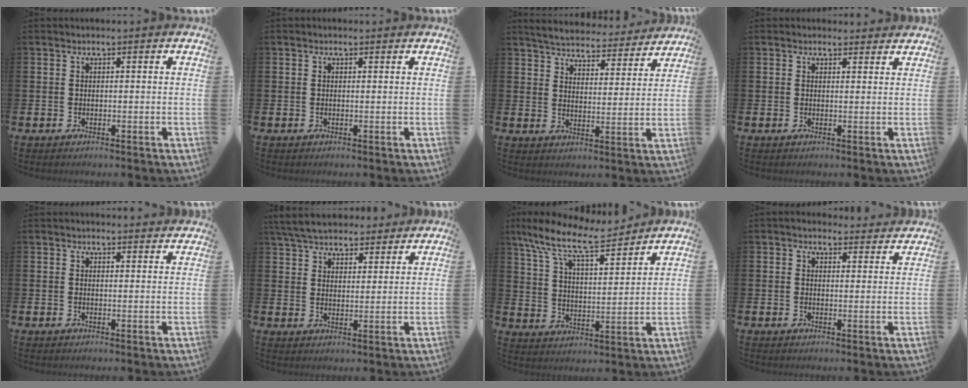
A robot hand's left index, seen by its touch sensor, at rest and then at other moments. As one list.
[{"total": 0.0}, {"total": 5.3, "force": [5.2, 0.8, 0.4], "torque": [-0.031, -0.039, 0.089]}, {"total": 1.5, "force": [1.4, 0.6, 0.0], "torque": [0.008, -0.001, 0.024]}, {"total": 1.8, "force": [1.8, 0.3, -0.1], "torque": [0.009, -0.009, 0.032]}, {"total": 6.0, "force": [5.8, 1.6, 0.9], "torque": [-0.045, -0.021, 0.106]}, {"total": 10.4, "force": [8.8, 2.7, 4.9], "torque": [-0.134, -0.042, 0.155]}, {"total": 2.8, "force": [2.6, 1.0, 0.0], "torque": [0.002, -0.011, 0.045]}]